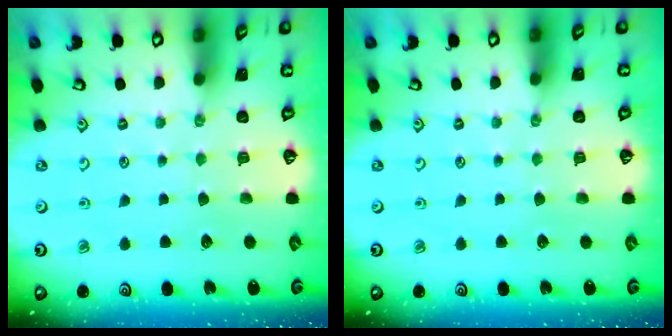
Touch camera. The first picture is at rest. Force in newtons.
{"total": 0.0}